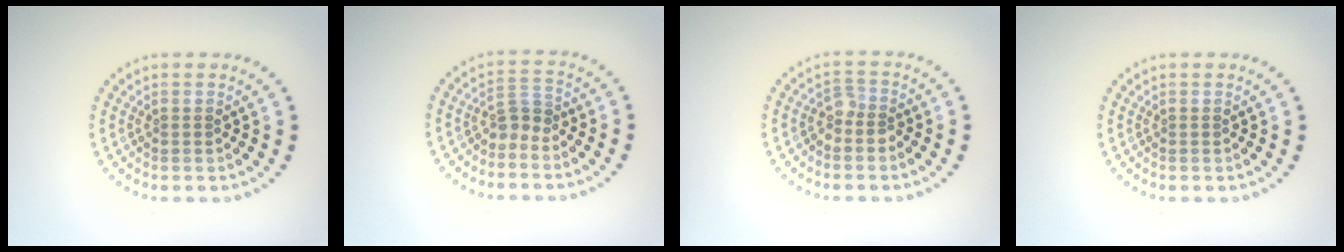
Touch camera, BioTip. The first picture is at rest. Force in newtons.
{"total": 1.7, "press": 1.3, "slide": 1.2}
{"total": 1.7, "press": 1.3, "slide": 1.1}
{"total": 0.0}